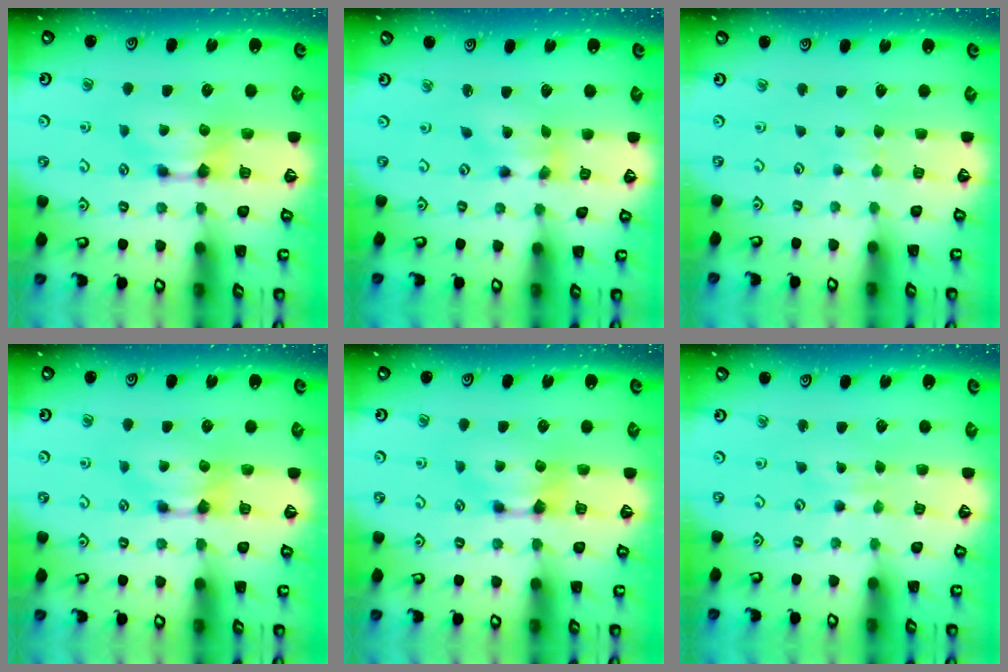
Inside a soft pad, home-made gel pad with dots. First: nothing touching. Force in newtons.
{"total": 2.0, "press": 1.6, "slide": 1.2}
{"total": 3.8, "press": 3.7, "slide": 0.4}
{"total": 0.0}
{"total": 0.0}
{"total": 2.2, "press": 2.1, "slide": 0.4}